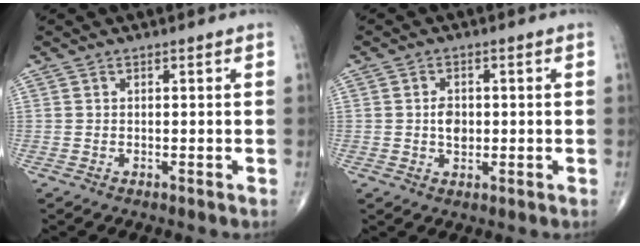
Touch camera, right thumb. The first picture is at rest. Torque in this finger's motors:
{"motor_torque": [0.90, 0.65, 0.35, -0.18, 0.01]}